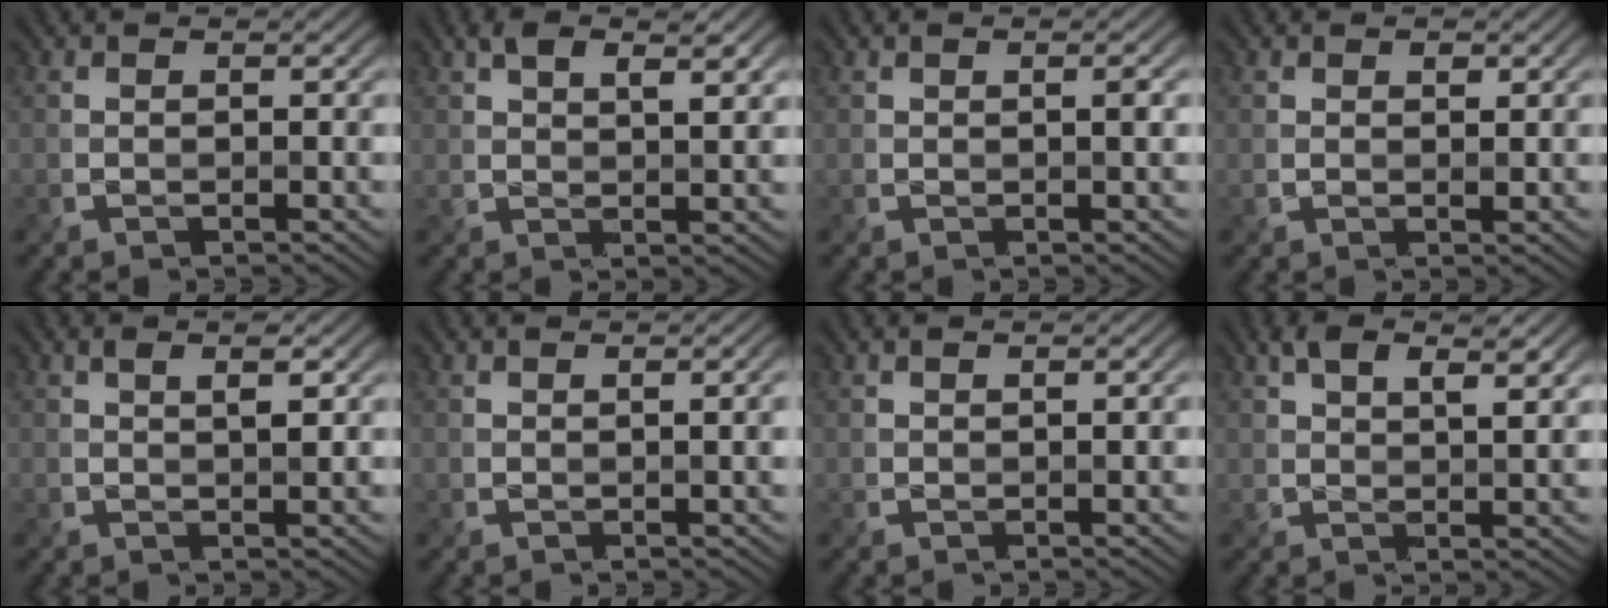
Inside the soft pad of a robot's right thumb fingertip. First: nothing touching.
{"total": 4.3, "force": [2.3, 1.8, 3.1], "torque": [-0.054, 0.001, 0.041]}
{"total": 1.1, "force": [0.2, 0.3, 1.1], "torque": [-0.019, 0.001, 0.004]}
{"total": 1.1, "force": [0.6, 0.6, 0.7], "torque": [-0.009, -0.004, 0.012]}
{"total": 2.1, "force": [0.6, 0.6, 1.9], "torque": [-0.027, 0.000, 0.010]}
{"total": 2.4, "force": [0.5, 0.7, 2.2], "torque": [-0.036, 0.004, 0.007]}
{"total": 1.2, "force": [0.4, 0.6, 1.0], "torque": [-0.015, 0.002, 0.008]}
{"total": 4.8, "force": [2.5, 2.1, 3.5], "torque": [-0.062, 0.002, 0.045]}